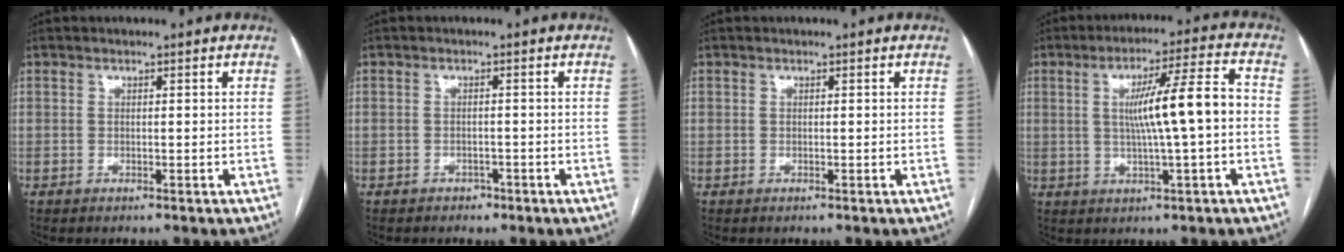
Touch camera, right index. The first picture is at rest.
{"total": 1.3, "force": [-1.0, 0.9, 0.1], "torque": [-0.002, 0.004, -0.015]}
{"total": 0.0}
{"total": 10.3, "force": [0.0, -0.1, 10.3], "torque": [-0.166, 0.011, 0.002]}